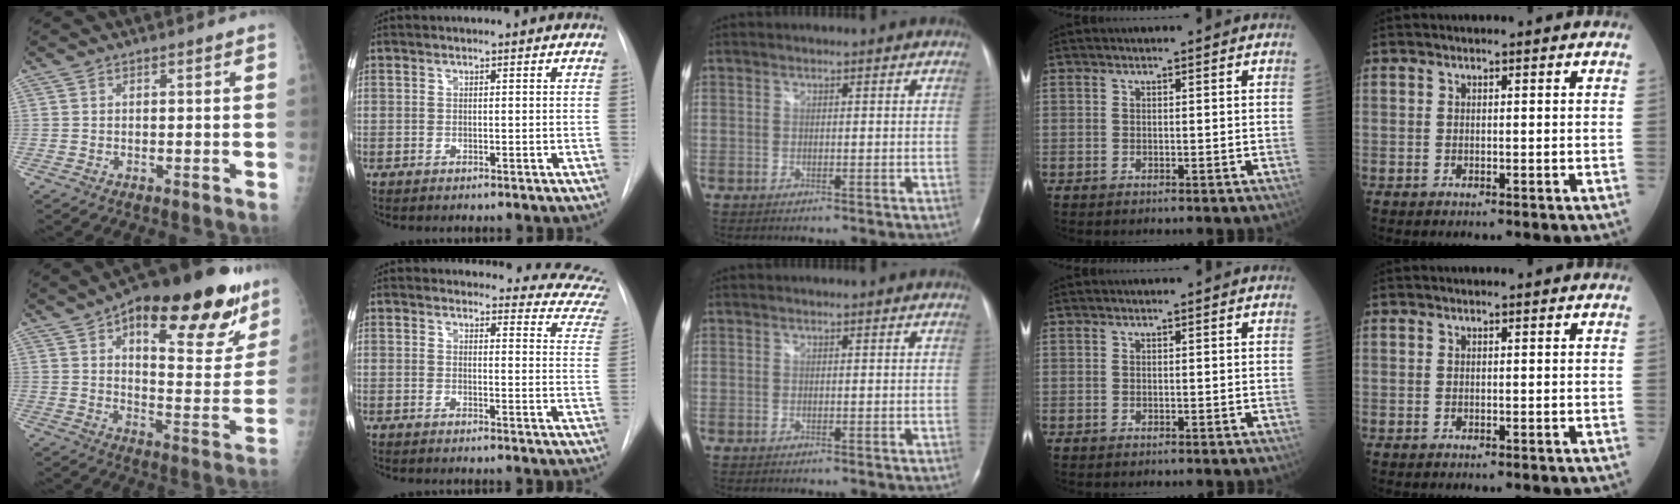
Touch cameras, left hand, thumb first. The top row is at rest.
{"thumb": {"total": 26.1, "force": [14.6, 10.5, 18.8], "torque": [-0.210, -0.037, 0.208]}, "index": {"total": 15.0, "force": [14.7, 2.2, 1.8], "torque": [0.017, -0.094, 0.127]}}